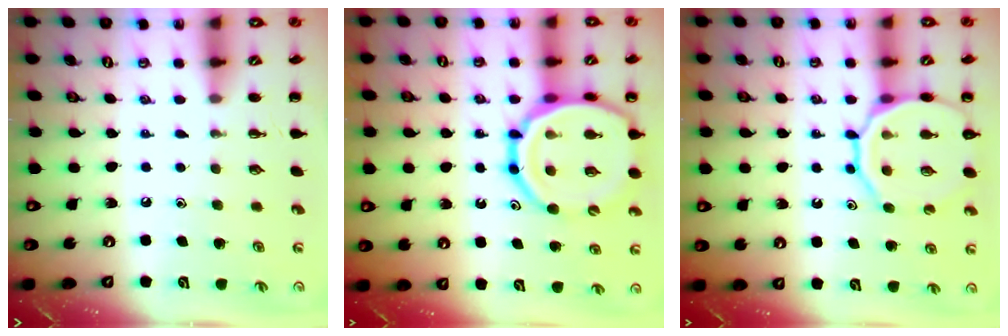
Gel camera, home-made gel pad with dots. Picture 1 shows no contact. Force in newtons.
{"total": 20.1, "press": 19.8, "slide": 3.7}
{"total": 14.6, "press": 14.4, "slide": 2.1}